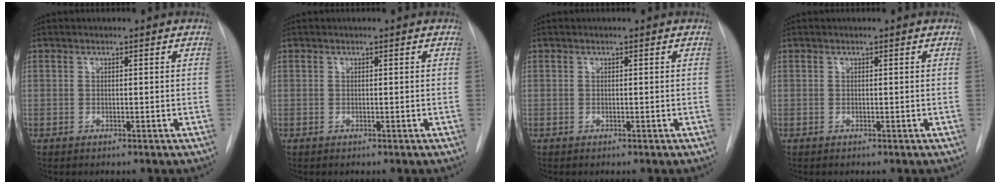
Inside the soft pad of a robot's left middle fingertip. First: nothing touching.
{"total": 0.0}
{"total": 0.0}
{"total": 0.0}